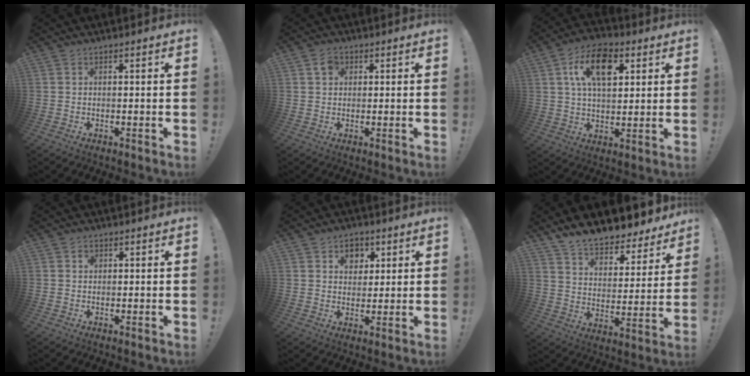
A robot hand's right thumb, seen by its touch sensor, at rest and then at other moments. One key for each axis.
{"total": 2.2, "fx": 0.8, "fy": 1.6, "fz": 1.3, "tx": -0.017, "ty": 0.001, "tz": 0.013}
{"total": 14.6, "fx": 5.6, "fy": 8.5, "fz": 10.4, "tx": -0.158, "ty": -0.001, "tz": 0.101}
{"total": 1.0, "fx": 0.5, "fy": 0.9, "fz": 0.2, "tx": 0.009, "ty": -0.004, "tz": 0.007}
{"total": 6.9, "fx": 3.0, "fy": 5.8, "fz": 2.3, "tx": -0.017, "ty": -0.016, "tz": 0.053}
{"total": 10.6, "fx": 9.9, "fy": 2.9, "fz": 2.6, "tx": -0.055, "ty": -0.092, "tz": 0.176}